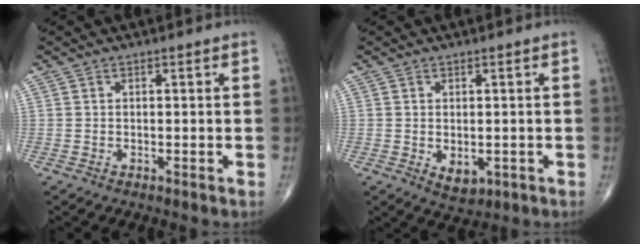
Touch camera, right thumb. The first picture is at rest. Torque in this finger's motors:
{"motor_torque": [-0.22, 0.25, 0.22, 0.26, 0.10]}